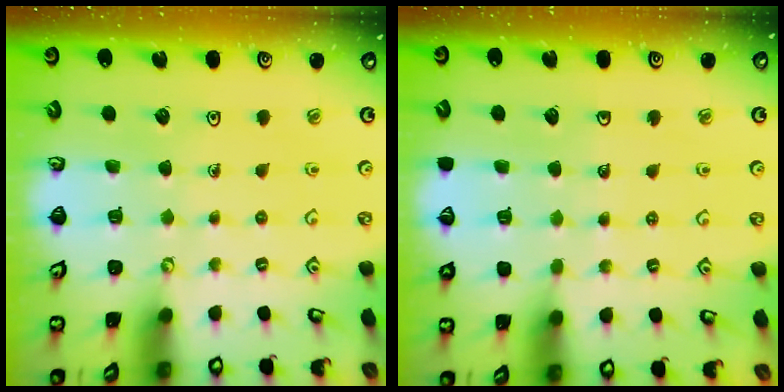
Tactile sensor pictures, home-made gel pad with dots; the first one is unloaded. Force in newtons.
{"total": 2.4, "press": 2.4, "slide": 0.2}